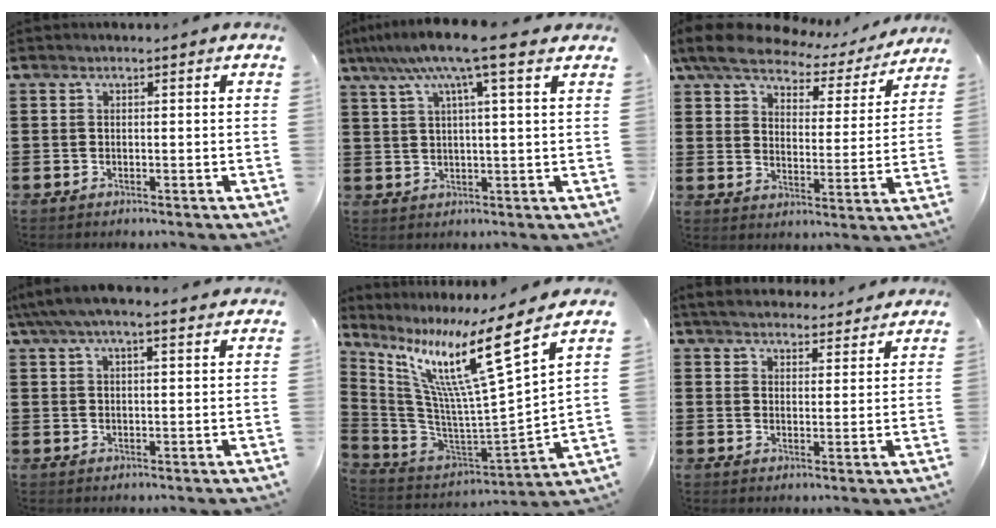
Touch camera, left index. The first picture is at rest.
{"total": 8.7, "force": [5.2, 0.4, 6.9], "torque": [-0.148, -0.003, 0.088]}
{"total": 6.3, "force": [5.6, 1.8, 2.3], "torque": [-0.074, -0.027, 0.095]}
{"total": 4.7, "force": [3.4, 1.1, 3.1], "torque": [-0.069, 0.004, 0.059]}
{"total": 14.5, "force": [8.4, 0.4, 11.8], "torque": [-0.246, -0.057, 0.125]}
{"total": 4.2, "force": [4.1, 0.7, 0.8], "torque": [-0.029, -0.015, 0.075]}